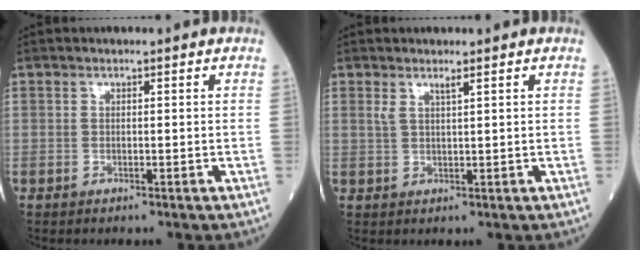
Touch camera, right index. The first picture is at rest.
{"total": 1.6, "force": [1.1, -0.2, 1.2], "torque": [-0.027, 0.000, 0.024]}